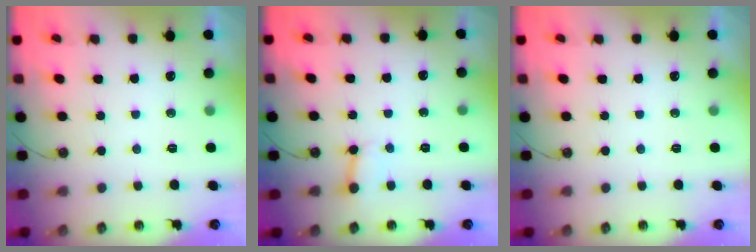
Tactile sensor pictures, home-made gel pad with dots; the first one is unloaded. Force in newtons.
{"total": 3.5, "press": 3.5, "slide": 0.4}
{"total": 0.0}